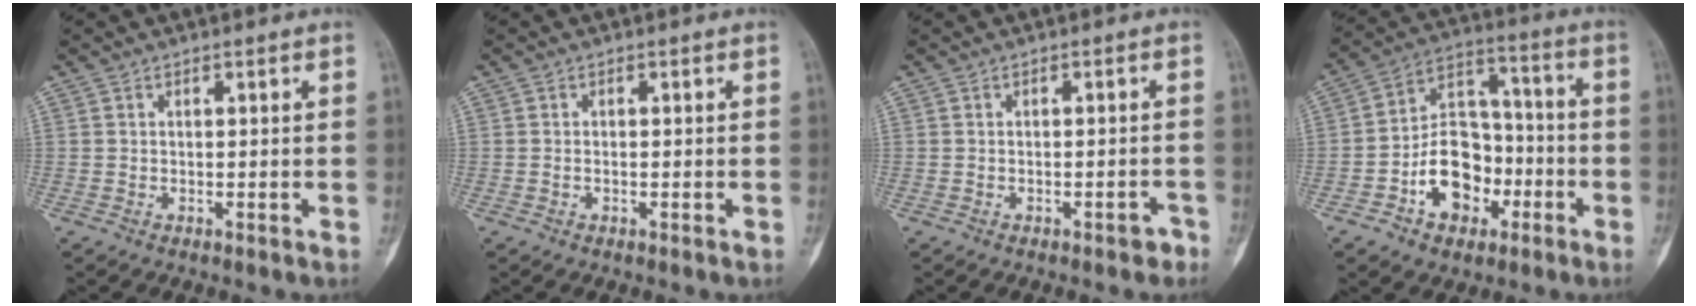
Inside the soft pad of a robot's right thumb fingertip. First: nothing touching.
{"total": 0.6, "force": [-0.2, 0.4, 0.5], "torque": [-0.014, 0.006, -0.002]}
{"total": 2.0, "force": [-1.4, 0.9, 1.1], "torque": [-0.009, 0.015, -0.016]}
{"total": 14.7, "force": [-5.2, 10.6, 8.8], "torque": [-0.100, 0.054, -0.087]}